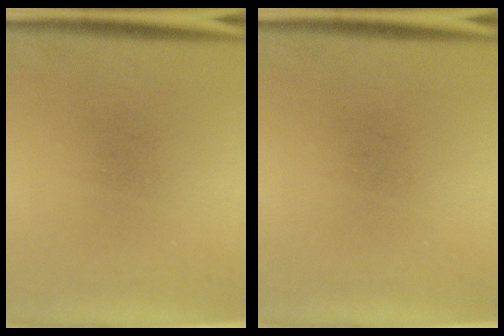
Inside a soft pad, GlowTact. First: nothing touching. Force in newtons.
{"total": 0.0}